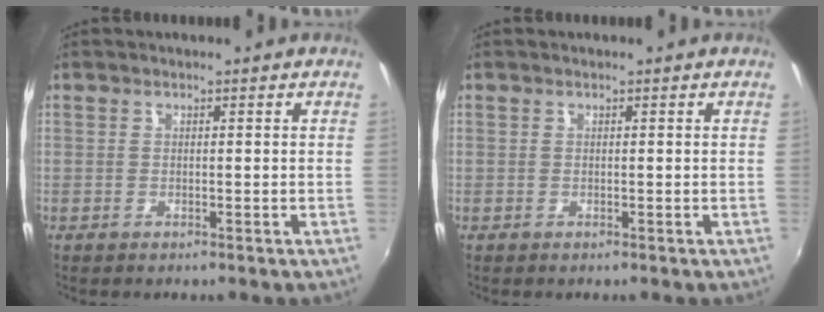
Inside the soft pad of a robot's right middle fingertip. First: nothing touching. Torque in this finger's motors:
{"motor_torque": [-0.19, -0.19, 0.00, 0.00]}